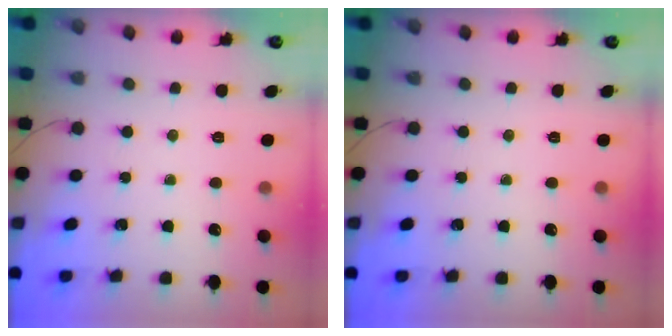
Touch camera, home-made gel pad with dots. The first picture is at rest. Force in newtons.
{"total": 0.0}